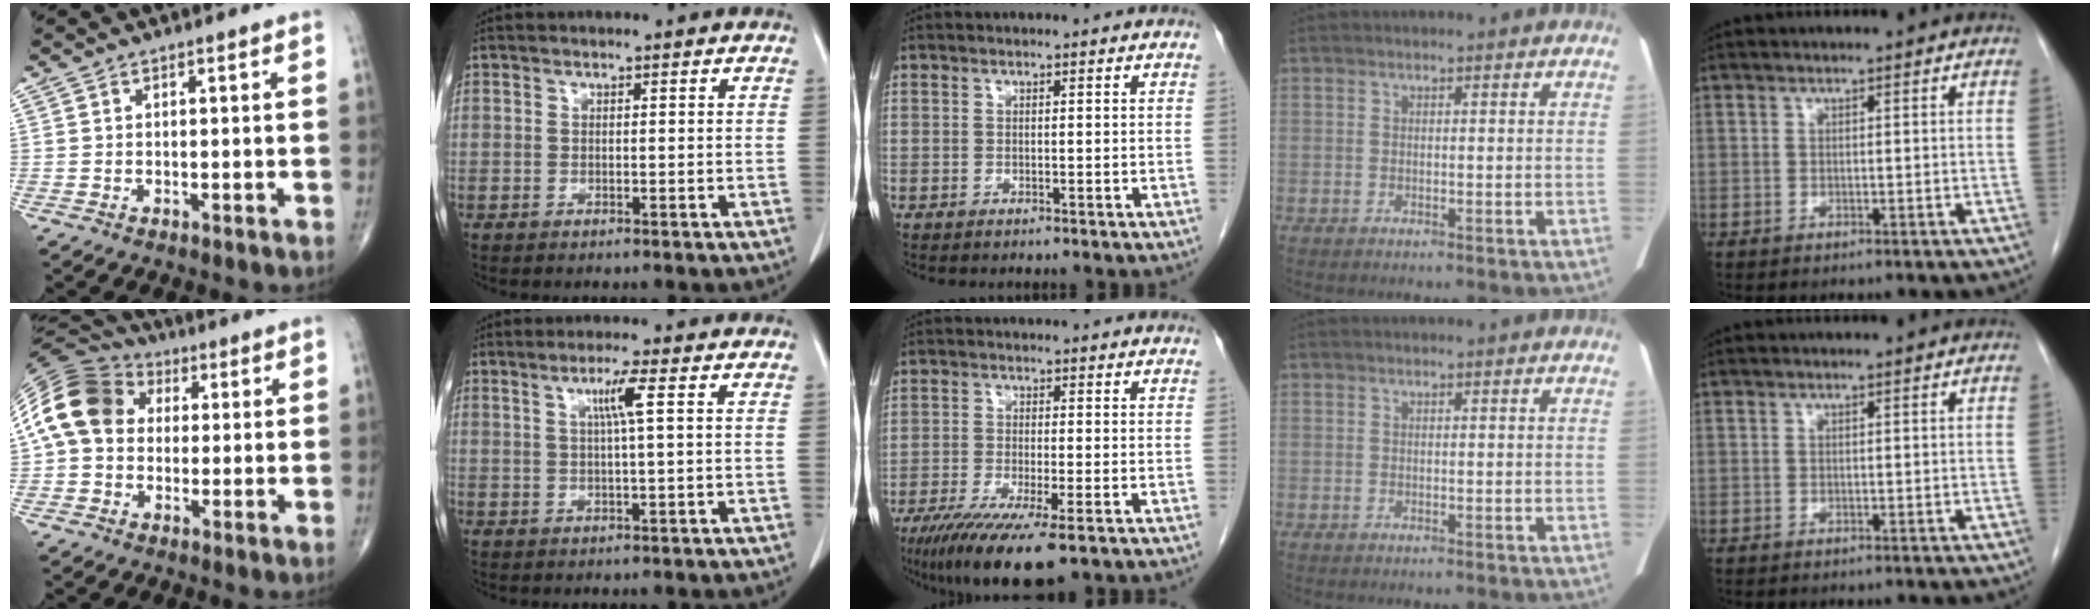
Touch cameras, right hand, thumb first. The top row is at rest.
{"thumb": {"total": 14.8, "force": [2.2, 11.7, 8.8], "torque": [-0.166, 0.035, 0.029]}, "index": {"total": 3.9, "force": [1.2, -0.6, 3.7], "torque": [-0.070, 0.000, 0.021]}, "middle": {"total": 10.8, "force": [-6.8, 1.2, 8.2], "torque": [-0.137, -0.028, -0.109]}}